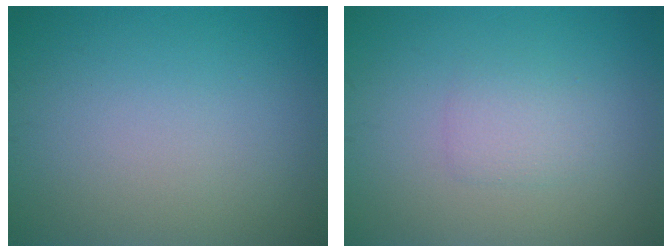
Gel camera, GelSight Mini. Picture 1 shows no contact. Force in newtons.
{"total": 1.6, "press": 1.6, "slide": 0.1}